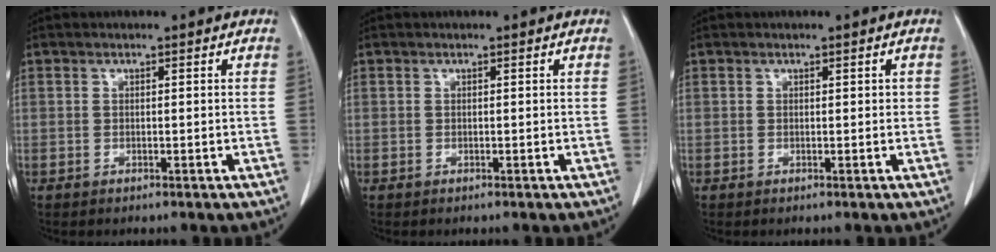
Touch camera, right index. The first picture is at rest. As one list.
[{"total": 0.0}, {"total": 0.7, "force": [0.2, 0.3, 0.5], "torque": [-0.005, 0.003, 0.004]}]